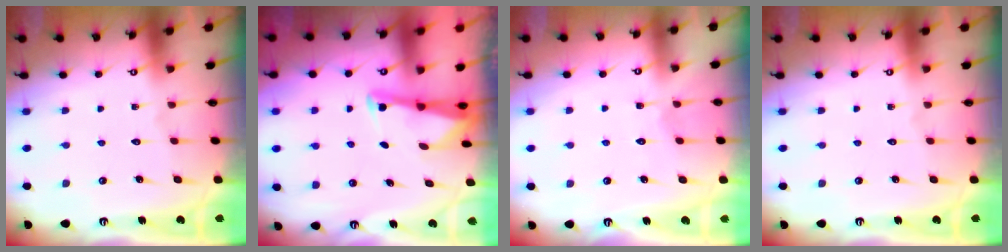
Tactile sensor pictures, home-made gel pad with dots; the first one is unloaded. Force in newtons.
{"total": 2.8, "press": 2.8, "slide": 0.2}
{"total": 2.6, "press": 2.5, "slide": 0.3}
{"total": 0.0}